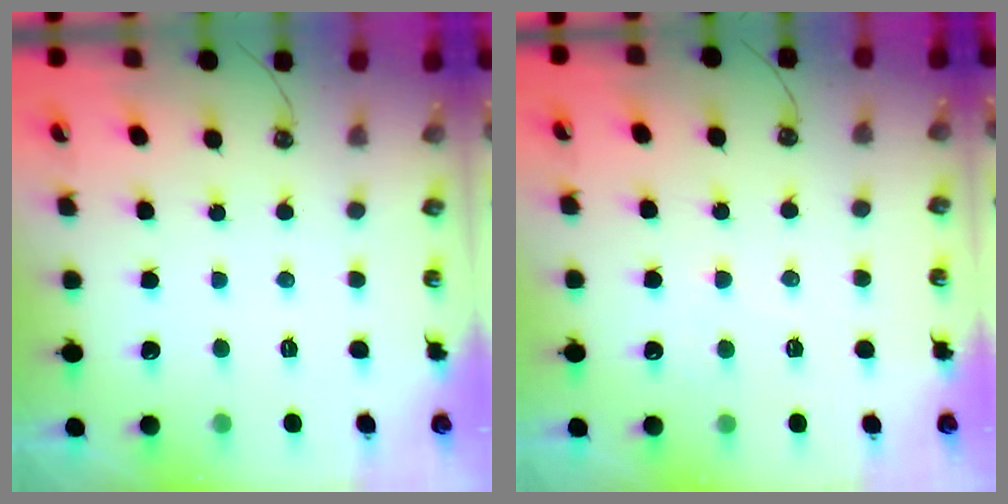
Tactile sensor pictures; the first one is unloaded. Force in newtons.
{"total": 4.0, "press": 4.0, "slide": 0.4}